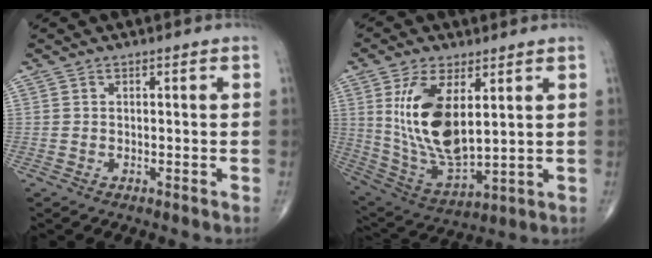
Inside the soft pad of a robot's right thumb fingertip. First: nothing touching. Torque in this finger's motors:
{"motor_torque": [-0.32, 2.53, 1.70, 0.64, 0.21]}